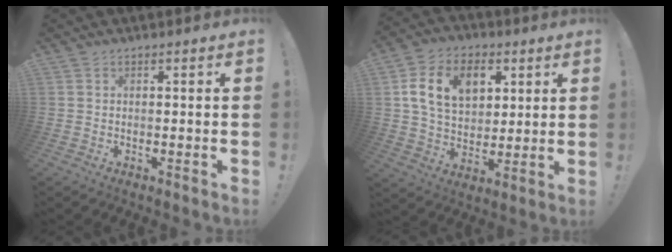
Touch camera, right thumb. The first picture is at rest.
{"total": 15.6, "force": [5.6, 11.0, 9.5], "torque": [-0.148, -0.006, 0.106]}